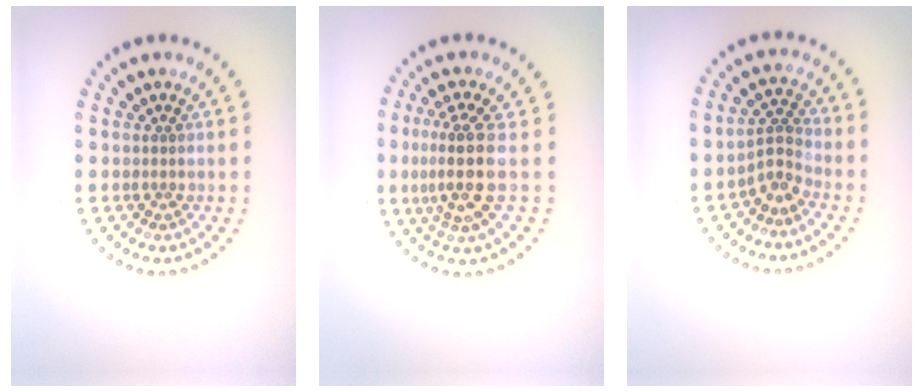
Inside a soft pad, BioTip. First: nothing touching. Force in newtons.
{"total": 4.3, "press": 3.4, "slide": 2.6}
{"total": 2.6, "press": 1.8, "slide": 1.9}